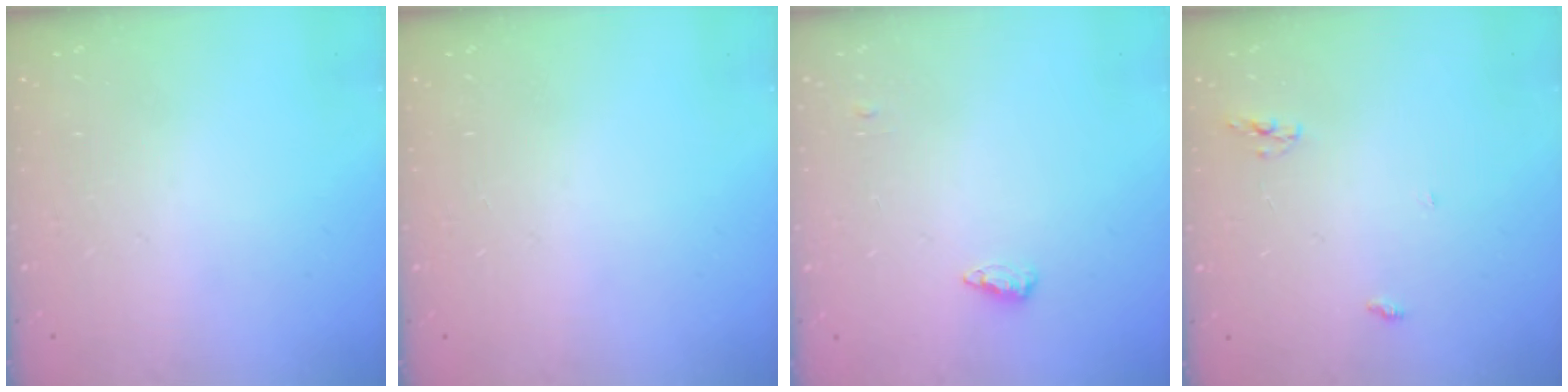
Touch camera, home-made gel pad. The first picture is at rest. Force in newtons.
{"total": 0.0}
{"total": 8.7, "press": 5.7, "slide": 6.5}
{"total": 3.7, "press": 3.7, "slide": 0.1}